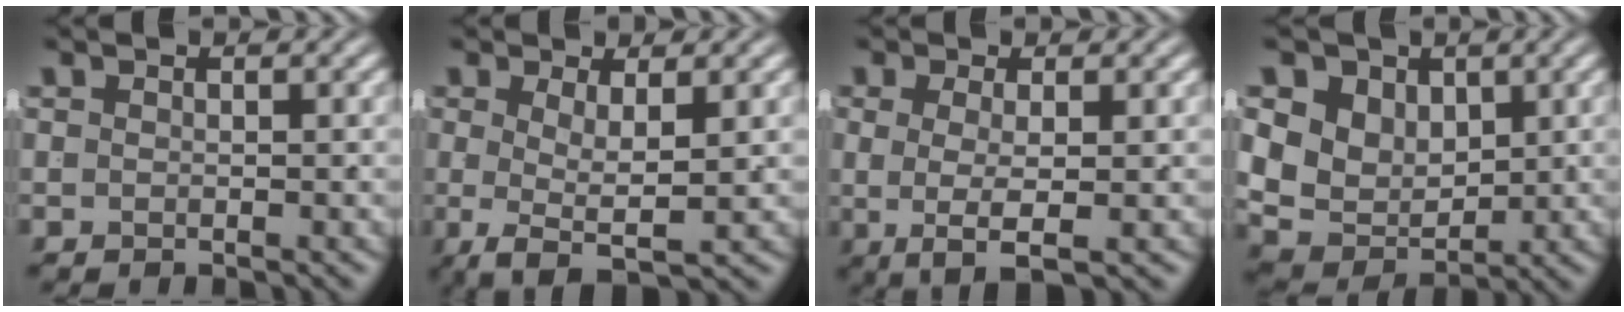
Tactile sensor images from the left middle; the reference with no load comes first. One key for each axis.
{"total": 4.1, "fx": -1.6, "fy": 1.0, "fz": 3.6, "tx": -0.061, "ty": -0.030, "tz": -0.009}
{"total": 4.5, "fx": -0.4, "fy": 1.4, "fz": 4.2, "tx": -0.073, "ty": -0.011, "tz": 0.001}
{"total": 11.2, "fx": 0.7, "fy": 9.6, "fz": 5.8, "tx": -0.143, "ty": -0.035, "tz": 0.013}